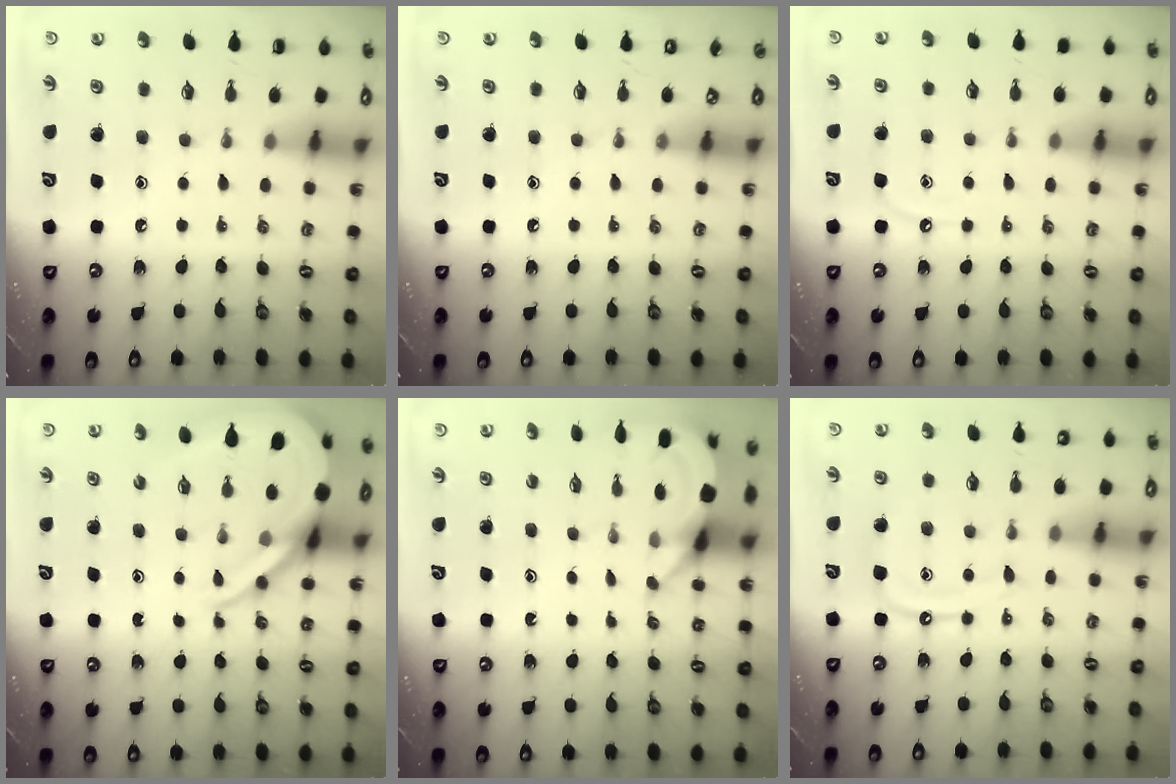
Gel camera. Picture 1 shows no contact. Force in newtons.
{"total": 0.0}
{"total": 4.0, "press": 4.0, "slide": 0.4}
{"total": 10.9, "press": 10.8, "slide": 0.9}
{"total": 3.9, "press": 3.9, "slide": 0.1}
{"total": 8.1, "press": 8.1, "slide": 0.8}